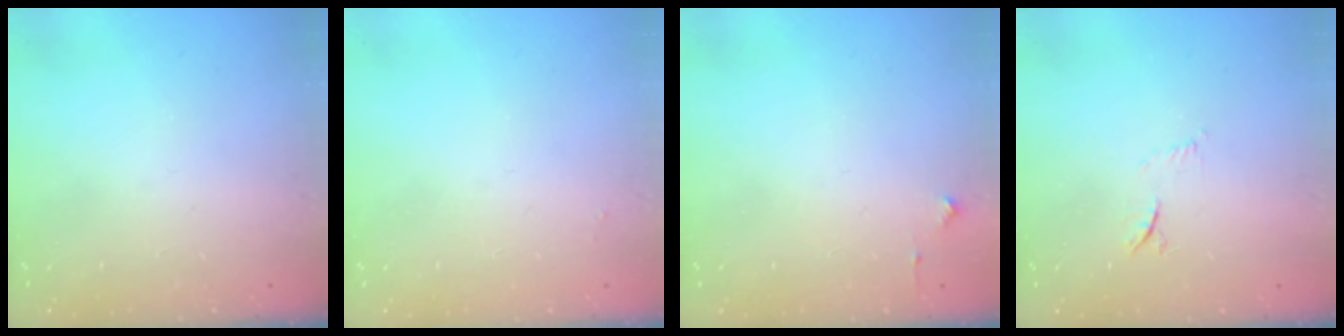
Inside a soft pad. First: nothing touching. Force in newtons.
{"total": 1.9, "press": 1.9, "slide": 0.3}
{"total": 2.7, "press": 2.6, "slide": 0.4}
{"total": 4.7, "press": 4.6, "slide": 1.2}